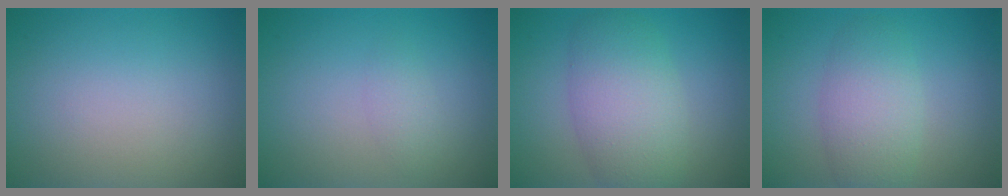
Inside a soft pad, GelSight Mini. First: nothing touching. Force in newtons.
{"total": 1.1, "press": 1.1, "slide": 0.1}
{"total": 6.0, "press": 6.0, "slide": 0.3}
{"total": 2.7, "press": 2.7, "slide": 0.3}